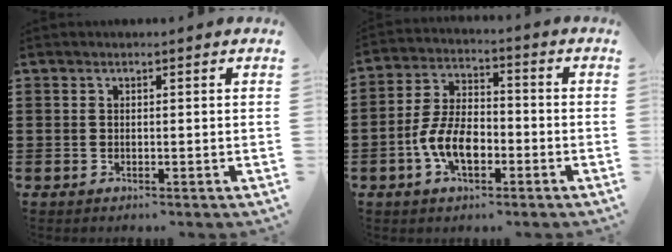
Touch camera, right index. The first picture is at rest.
{"total": 8.3, "force": [-2.9, 4.4, 6.4], "torque": [-0.149, 0.000, -0.060]}